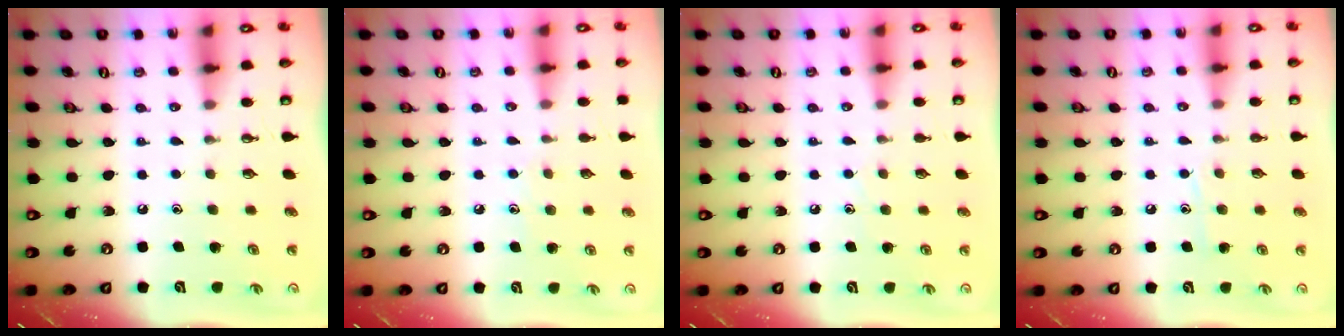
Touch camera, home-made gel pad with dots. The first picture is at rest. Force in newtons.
{"total": 5.7, "press": 5.7, "slide": 0.6}
{"total": 4.9, "press": 4.9, "slide": 0.6}
{"total": 5.9, "press": 5.9, "slide": 0.7}